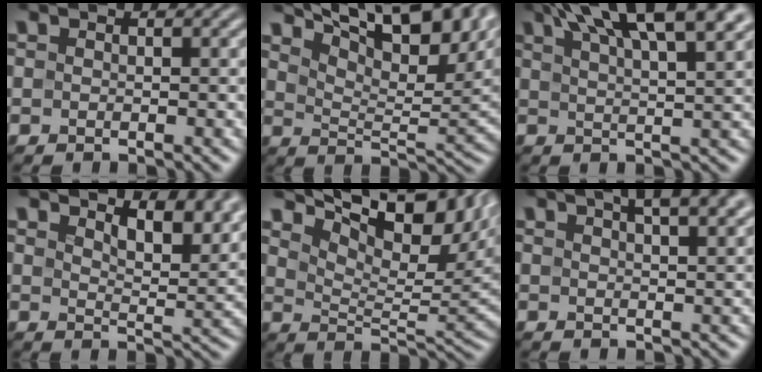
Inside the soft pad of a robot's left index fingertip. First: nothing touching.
{"total": 13.9, "force": [9.1, 4.7, 9.4], "torque": [-0.137, 0.026, 0.126]}
{"total": 11.8, "force": [7.7, 3.3, 8.3], "torque": [-0.099, 0.041, 0.094]}
{"total": 6.8, "force": [5.2, 2.3, 3.8], "torque": [-0.046, 0.005, 0.064]}
{"total": 10.8, "force": [6.9, 3.8, 7.4], "torque": [-0.112, 0.013, 0.116]}
{"total": 7.3, "force": [4.8, 2.9, 4.6], "torque": [-0.022, 0.041, 0.035]}